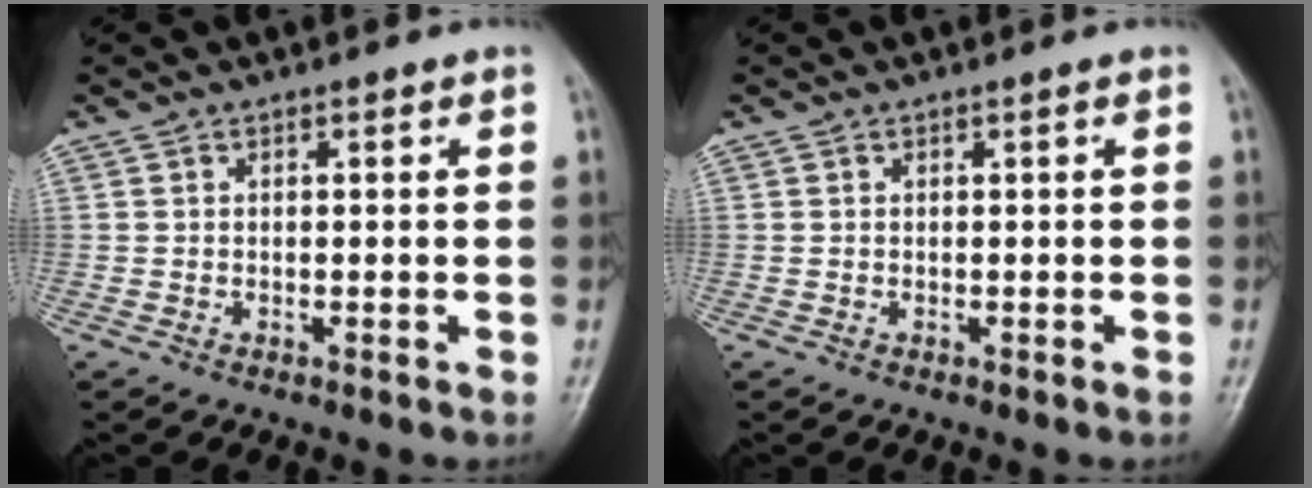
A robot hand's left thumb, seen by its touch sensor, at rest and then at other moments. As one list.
[{"total": 0.0}]